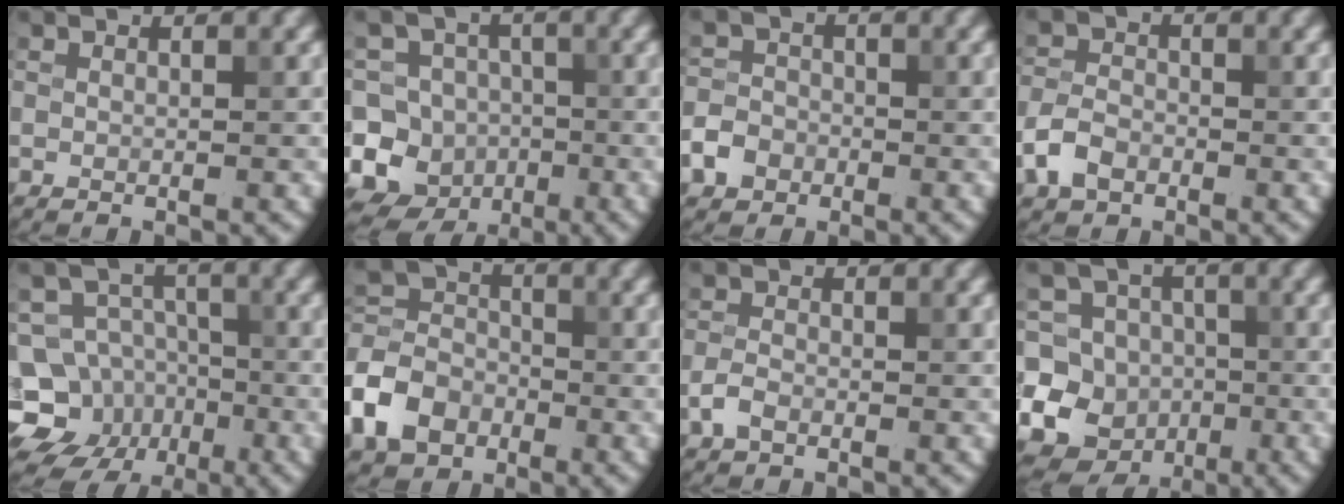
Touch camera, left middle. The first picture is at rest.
{"total": 13.2, "force": [-5.2, 11.7, 3.3], "torque": [-0.089, 0.014, -0.102]}
{"total": 2.8, "force": [-1.4, 2.3, 1.0], "torque": [-0.015, -0.002, -0.029]}
{"total": 3.3, "force": [-1.7, 2.2, 1.7], "torque": [-0.036, 0.002, -0.041]}
{"total": 10.9, "force": [-4.9, 9.4, 2.5], "torque": [-0.041, -0.011, -0.096]}
{"total": 6.7, "force": [-3.4, 4.9, 3.2], "torque": [-0.070, 0.006, -0.085]}
{"total": 1.7, "force": [-1.0, 1.0, 1.0], "torque": [-0.020, 0.003, -0.025]}
{"total": 15.7, "force": [-4.1, 14.5, 4.2], "torque": [-0.115, 0.010, -0.094]}